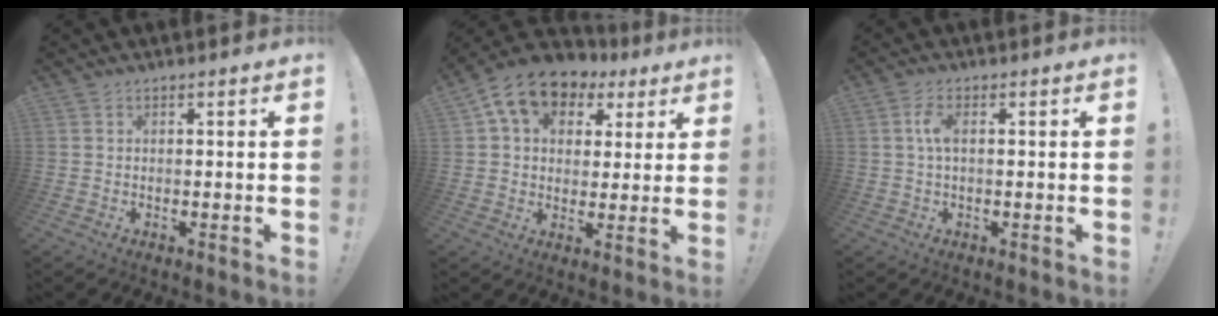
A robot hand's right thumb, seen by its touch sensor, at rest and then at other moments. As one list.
[{"total": 13.1, "force": [6.5, 9.2, 6.7], "torque": [-0.110, -0.026, 0.124]}, {"total": 4.2, "force": [0.2, 1.6, 3.9], "torque": [-0.082, 0.007, 0.003]}]